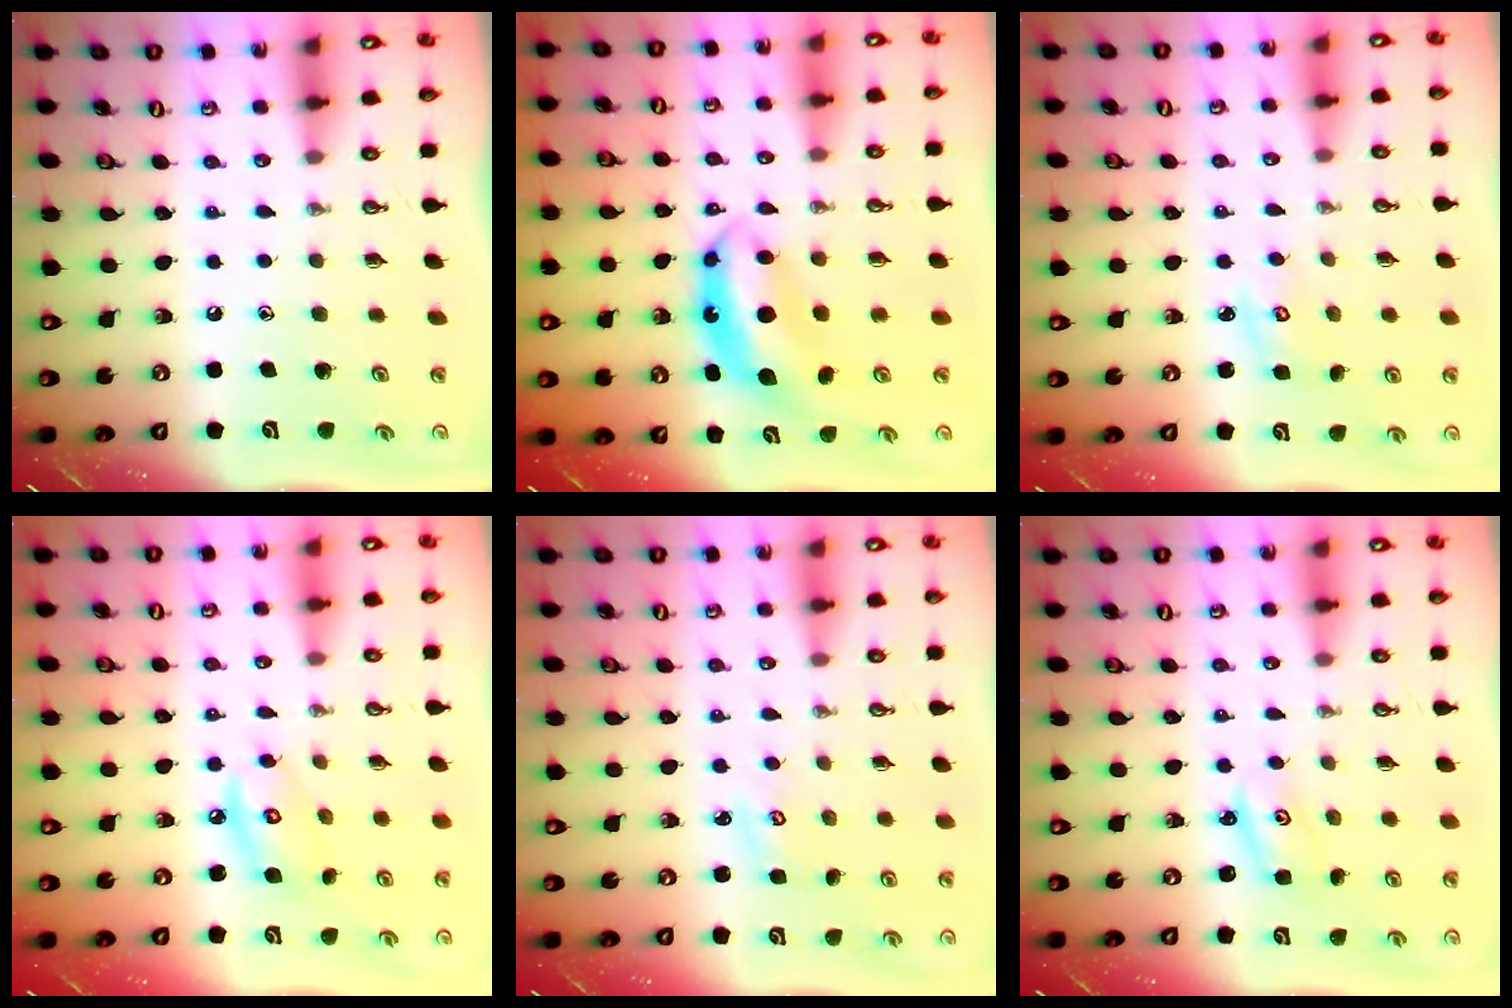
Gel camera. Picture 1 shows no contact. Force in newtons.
{"total": 7.6, "press": 7.6, "slide": 0.8}
{"total": 3.8, "press": 3.8, "slide": 0.4}
{"total": 7.4, "press": 7.4, "slide": 0.5}
{"total": 2.8, "press": 2.8, "slide": 0.3}
{"total": 2.4, "press": 2.4, "slide": 0.1}